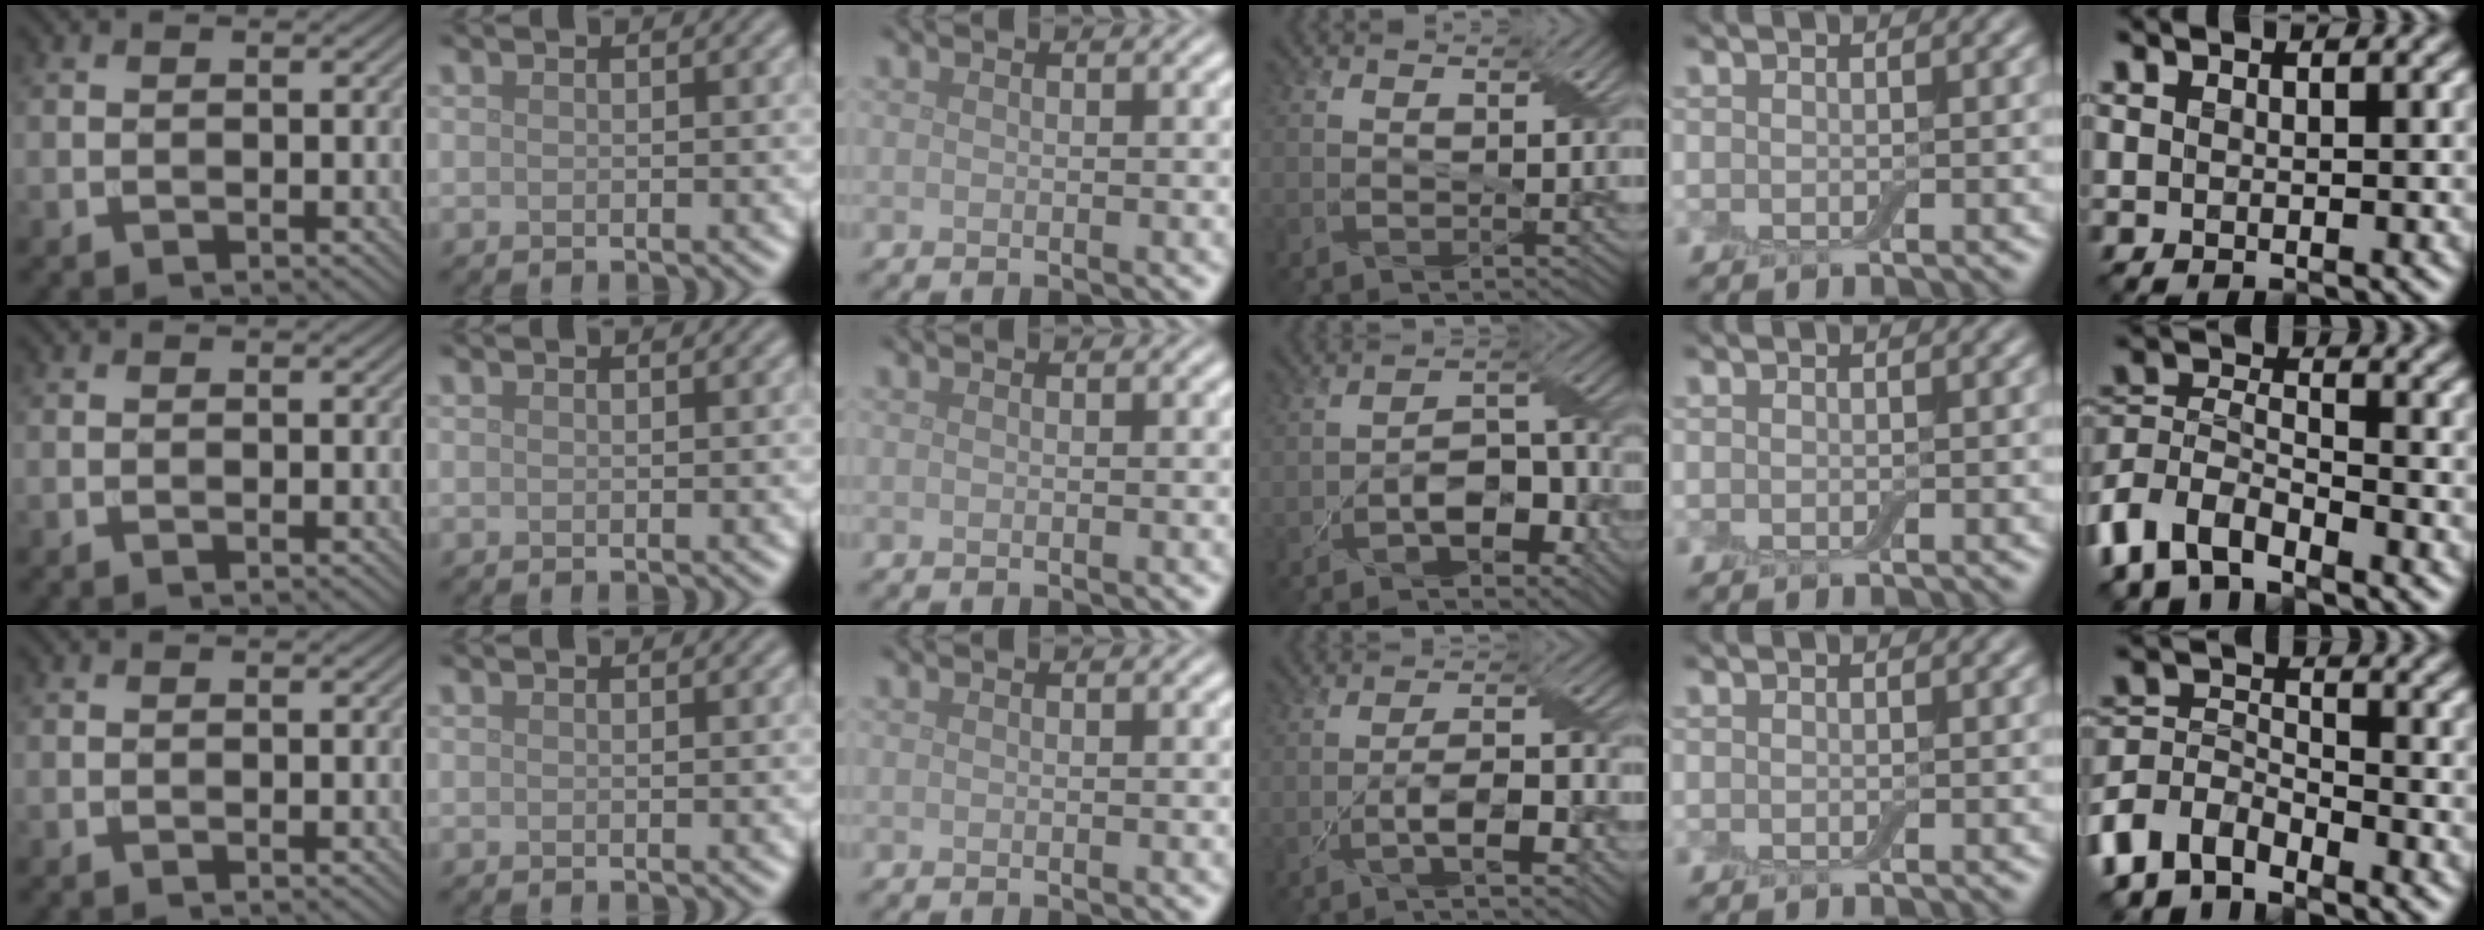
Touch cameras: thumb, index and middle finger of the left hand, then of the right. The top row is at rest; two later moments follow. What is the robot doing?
{"motion": "peel", "object": "bubble wrap"}